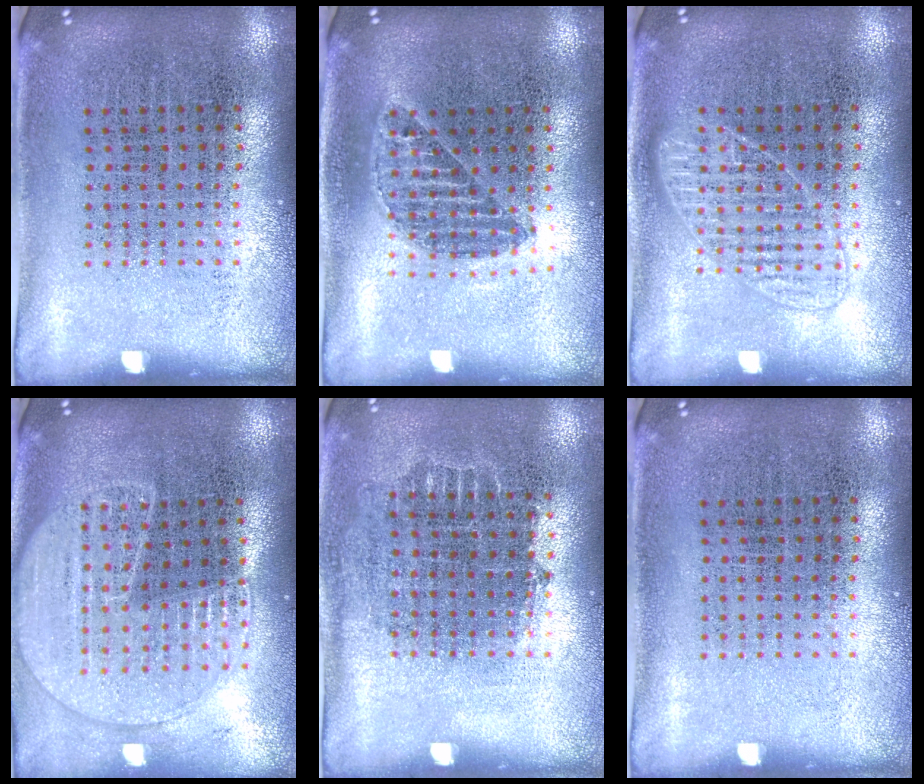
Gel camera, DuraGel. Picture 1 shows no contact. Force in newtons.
{"total": 1.2, "press": 1.0, "slide": 0.5}
{"total": 2.3, "press": 2.2, "slide": 0.3}
{"total": 1.8, "press": 1.7, "slide": 0.6}
{"total": 0.7, "press": 0.6, "slide": 0.3}
{"total": 0.0}